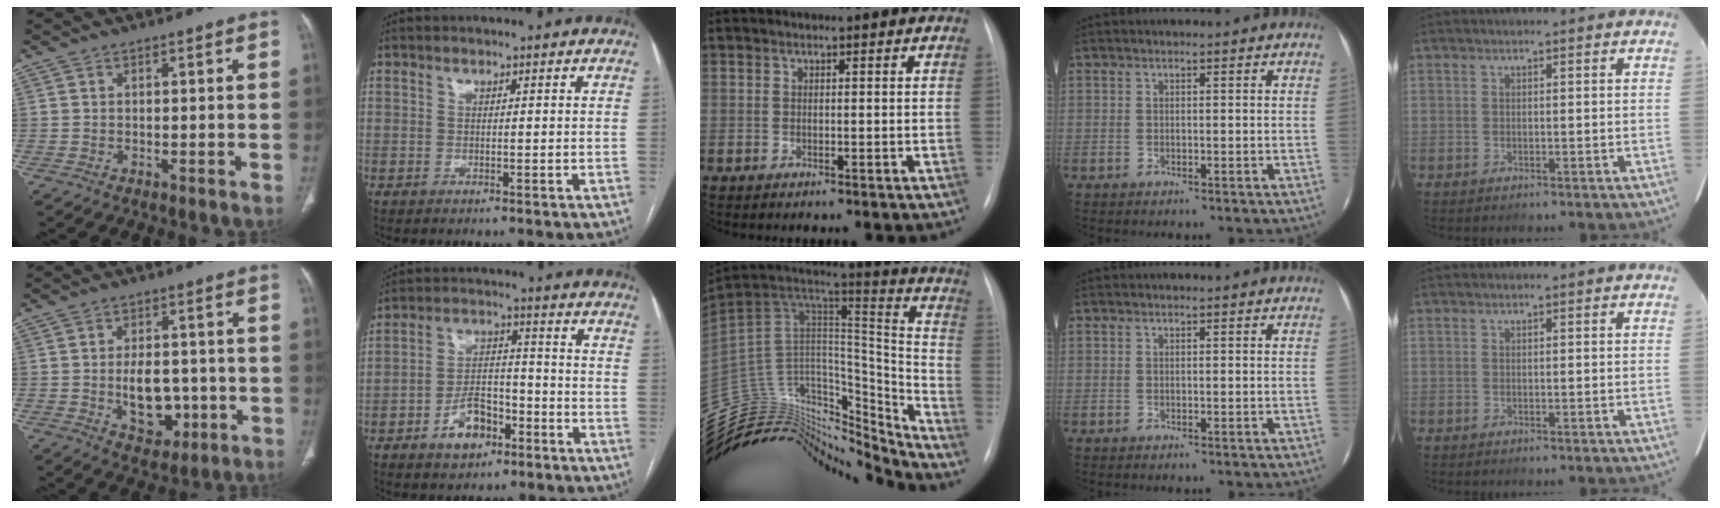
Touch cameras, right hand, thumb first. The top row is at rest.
{"thumb": {"total": 9.2, "force": [-1.8, 6.1, 6.7], "torque": [-0.075, 0.009, -0.014]}, "index": {"total": 7.8, "force": [-4.2, 4.2, 5.0], "torque": [-0.096, 0.017, -0.068]}, "middle": {"total": 31.1, "force": [-28.9, 7.6, 8.6], "torque": [-0.177, 0.039, -0.450]}}